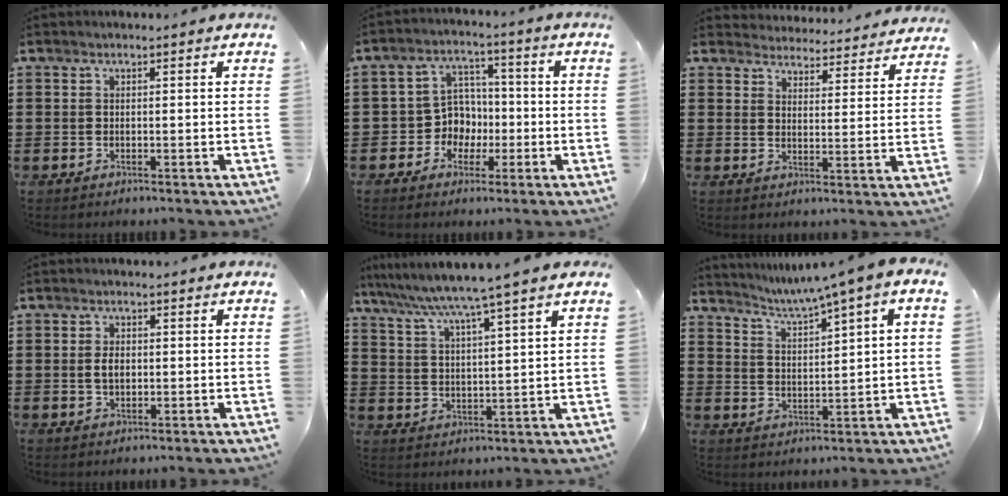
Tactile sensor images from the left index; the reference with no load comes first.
{"total": 6.2, "force": [-1.0, 5.8, 1.9], "torque": [-0.055, 0.012, -0.018]}
{"total": 4.3, "force": [4.3, 0.1, -0.3], "torque": [-0.009, -0.035, 0.073]}
{"total": 2.7, "force": [0.1, 1.5, 2.2], "torque": [-0.045, 0.006, 0.001]}
{"total": 6.0, "force": [5.0, -1.4, 3.0], "torque": [-0.078, -0.039, 0.078]}
{"total": 3.6, "force": [2.5, -0.8, 2.4], "torque": [-0.059, -0.021, 0.034]}